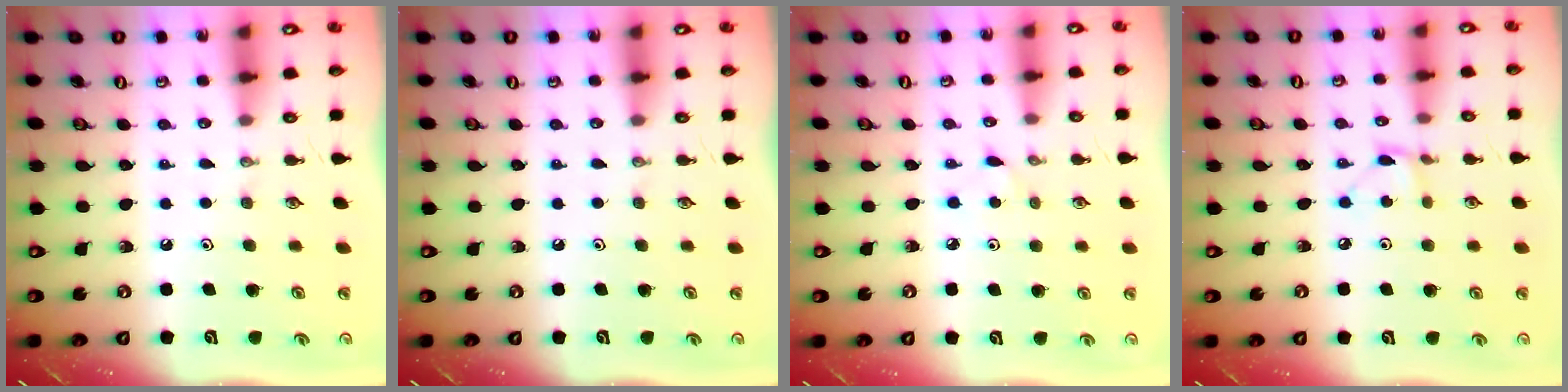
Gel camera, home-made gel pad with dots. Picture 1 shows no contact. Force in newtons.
{"total": 0.0}
{"total": 2.9, "press": 2.9, "slide": 0.1}
{"total": 3.0, "press": 3.0, "slide": 0.2}